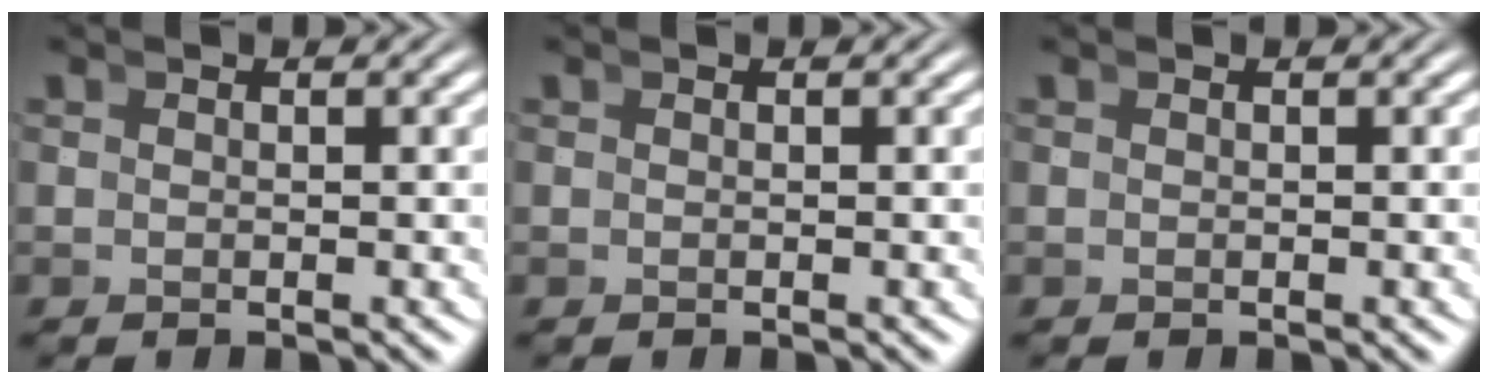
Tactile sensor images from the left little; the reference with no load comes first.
{"total": 0.0}
{"total": 0.0}